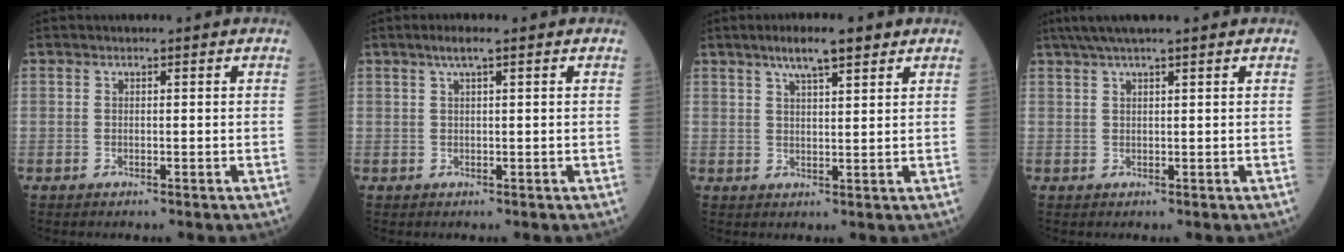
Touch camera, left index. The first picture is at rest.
{"total": 2.1, "force": [1.3, -0.1, 1.7], "torque": [-0.039, 0.008, 0.025]}
{"total": 5.9, "force": [4.0, 1.0, 4.2], "torque": [-0.077, 0.012, 0.067]}
{"total": 6.0, "force": [4.7, -0.4, 3.7], "torque": [-0.062, 0.035, 0.082]}